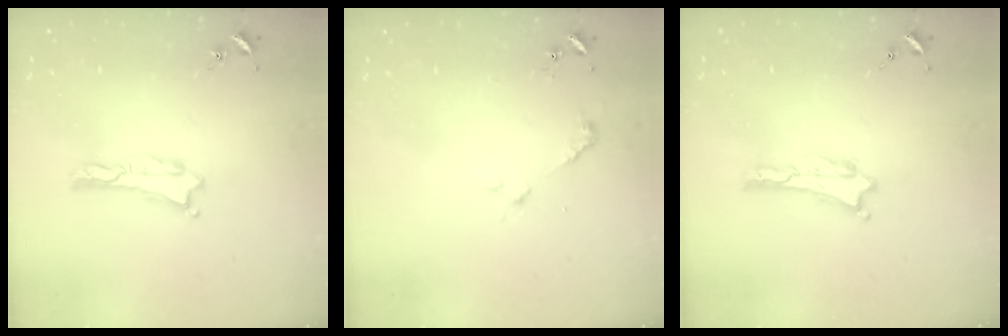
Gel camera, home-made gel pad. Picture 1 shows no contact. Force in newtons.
{"total": 2.3, "press": 2.3, "slide": 0.1}
{"total": 0.0}